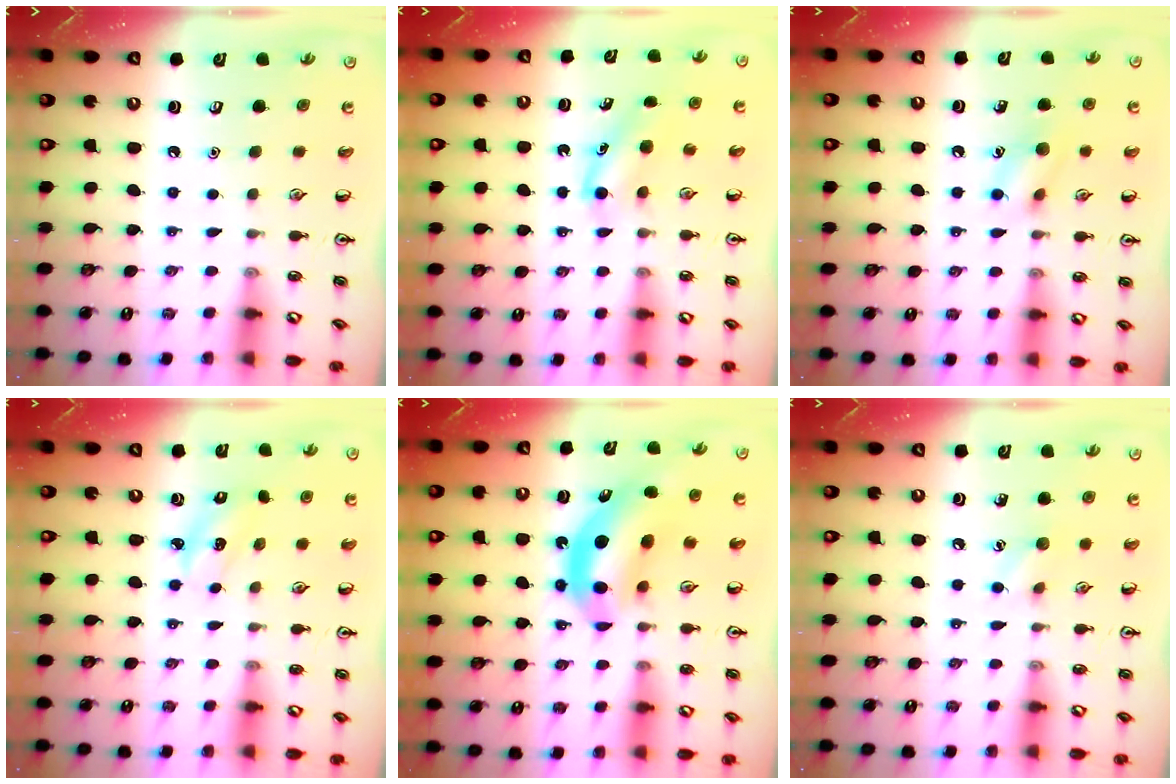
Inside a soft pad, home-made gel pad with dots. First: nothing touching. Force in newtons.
{"total": 5.2, "press": 5.0, "slide": 1.4}
{"total": 8.7, "press": 8.6, "slide": 1.4}
{"total": 2.5, "press": 2.4, "slide": 0.5}
{"total": 11.0, "press": 10.5, "slide": 3.4}
{"total": 6.0, "press": 5.7, "slide": 1.9}